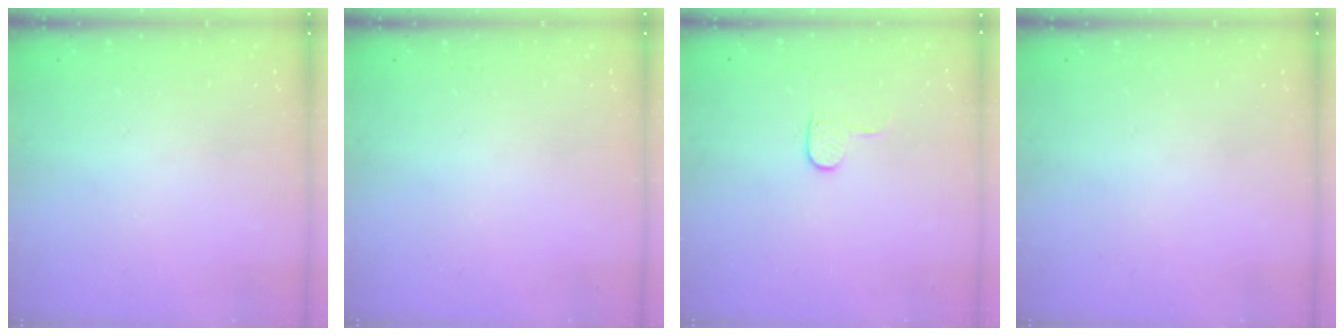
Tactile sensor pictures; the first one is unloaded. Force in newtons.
{"total": 0.0}
{"total": 4.7, "press": 4.7, "slide": 0.5}
{"total": 0.0}